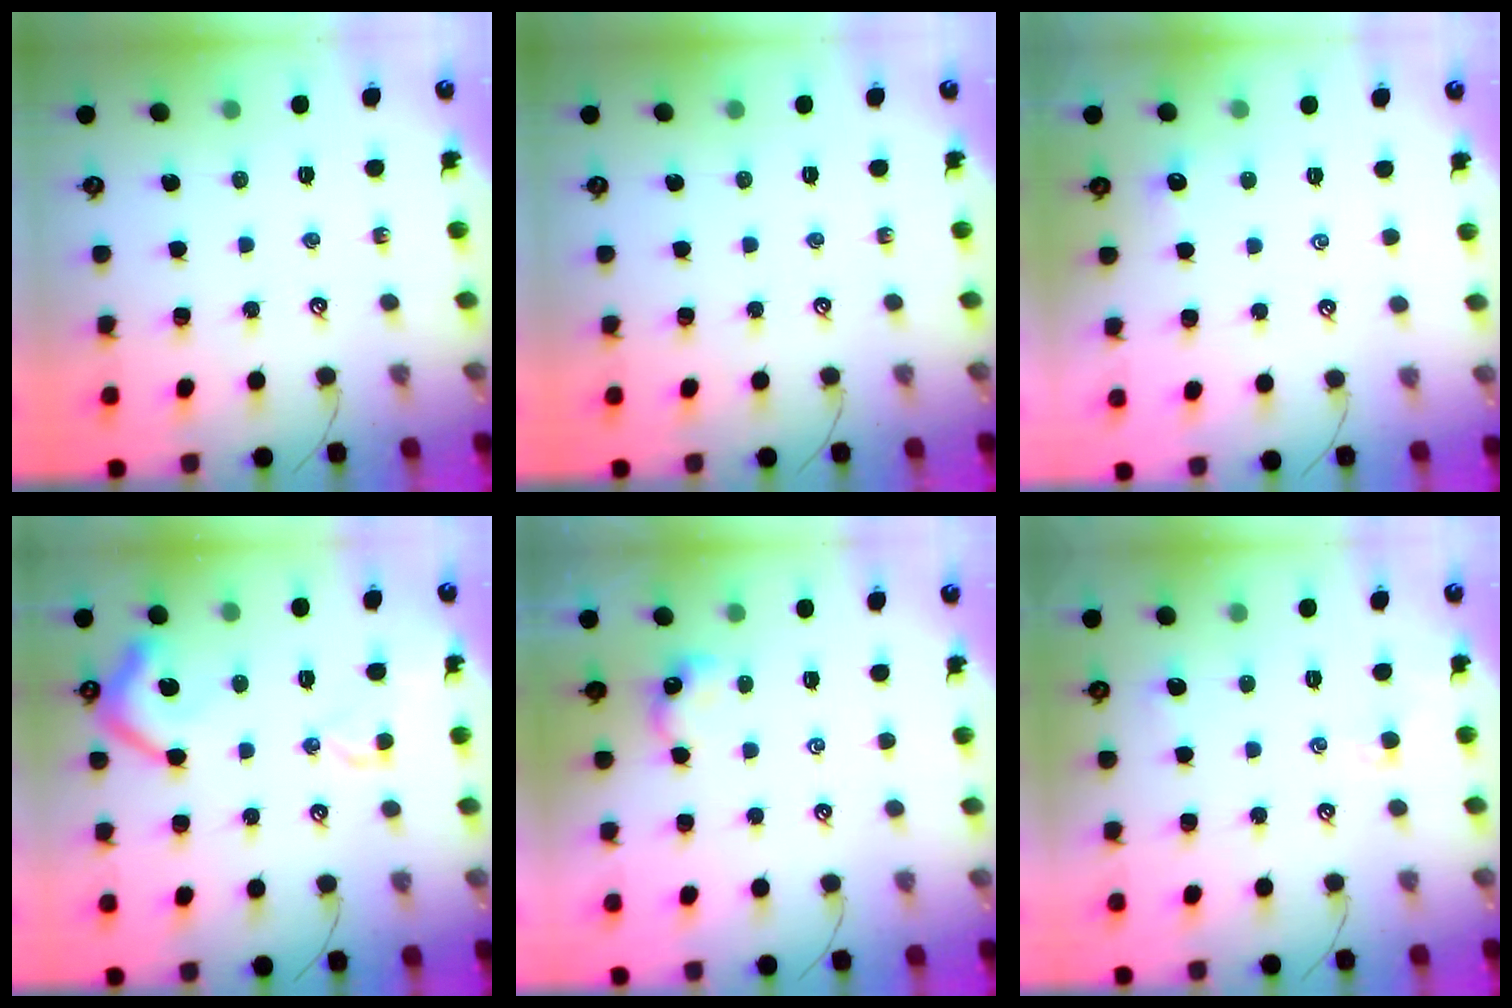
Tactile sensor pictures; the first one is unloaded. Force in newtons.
{"total": 0.0}
{"total": 1.0, "press": 0.9, "slide": 0.5}
{"total": 10.7, "press": 10.6, "slide": 1.5}
{"total": 0.7, "press": 0.7, "slide": 0.1}
{"total": 0.9, "press": 0.7, "slide": 0.6}